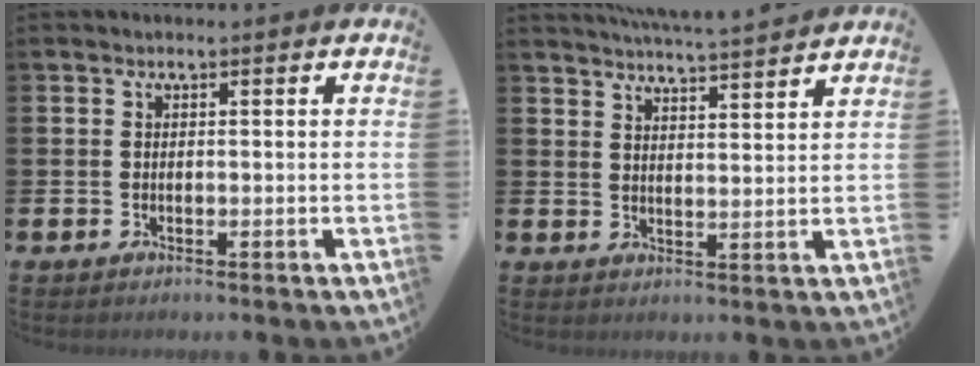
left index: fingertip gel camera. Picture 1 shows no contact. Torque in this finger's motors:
{"motor_torque": [0.82, -1.32, -0.47, 0.07]}